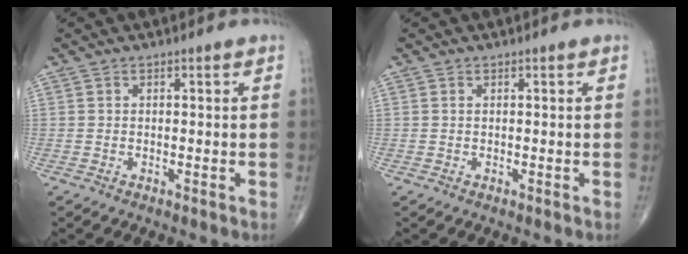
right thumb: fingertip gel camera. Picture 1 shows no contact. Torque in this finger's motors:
{"motor_torque": [0.21, 0.01, 0.07, 0.20, 0.07]}